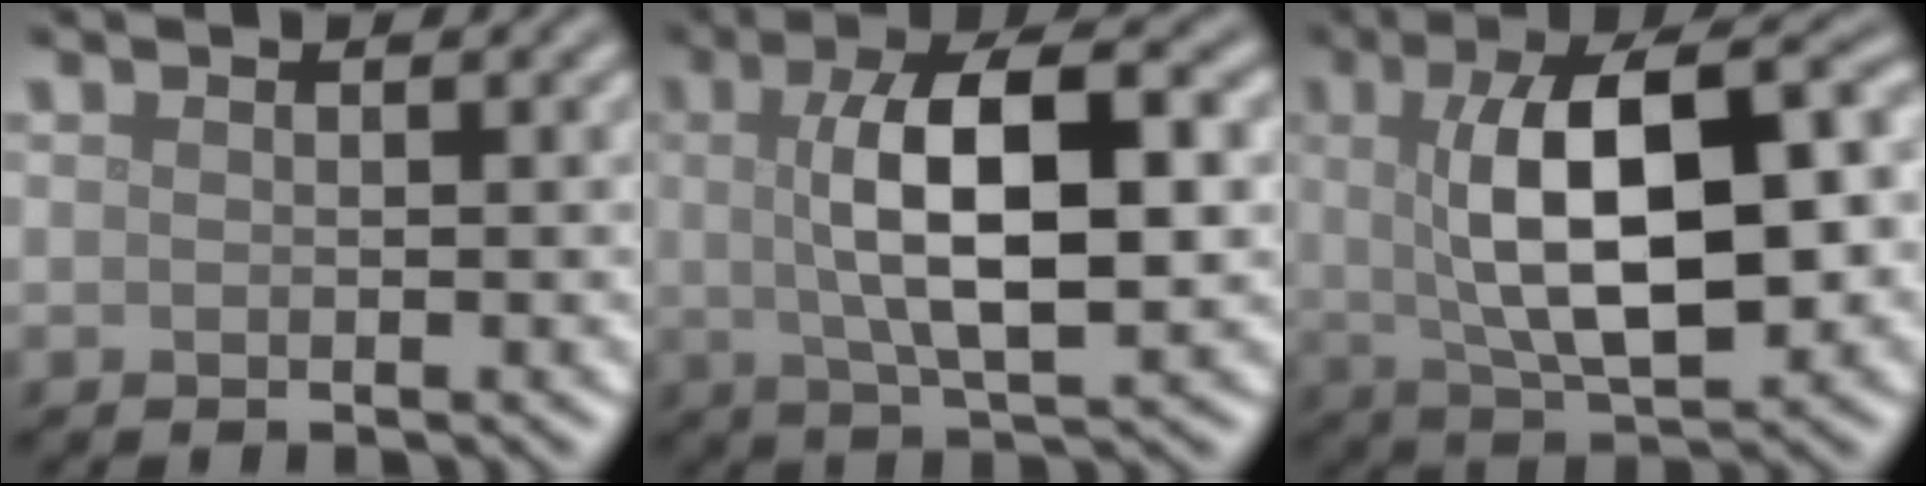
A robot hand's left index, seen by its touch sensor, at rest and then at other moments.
{"total": 9.5, "force": [1.1, 3.1, 8.9], "torque": [-0.138, 0.011, 0.015]}
{"total": 11.7, "force": [1.2, 4.4, 10.8], "torque": [-0.163, 0.012, 0.018]}